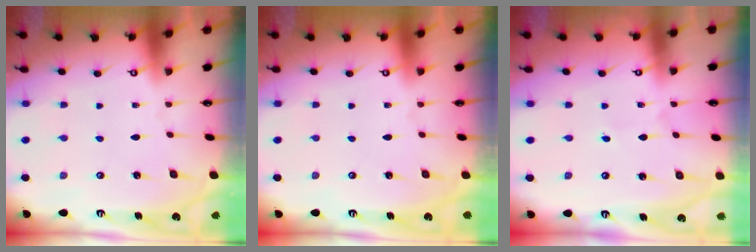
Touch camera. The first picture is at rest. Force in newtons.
{"total": 0.0}
{"total": 2.7, "press": 2.7, "slide": 0.2}